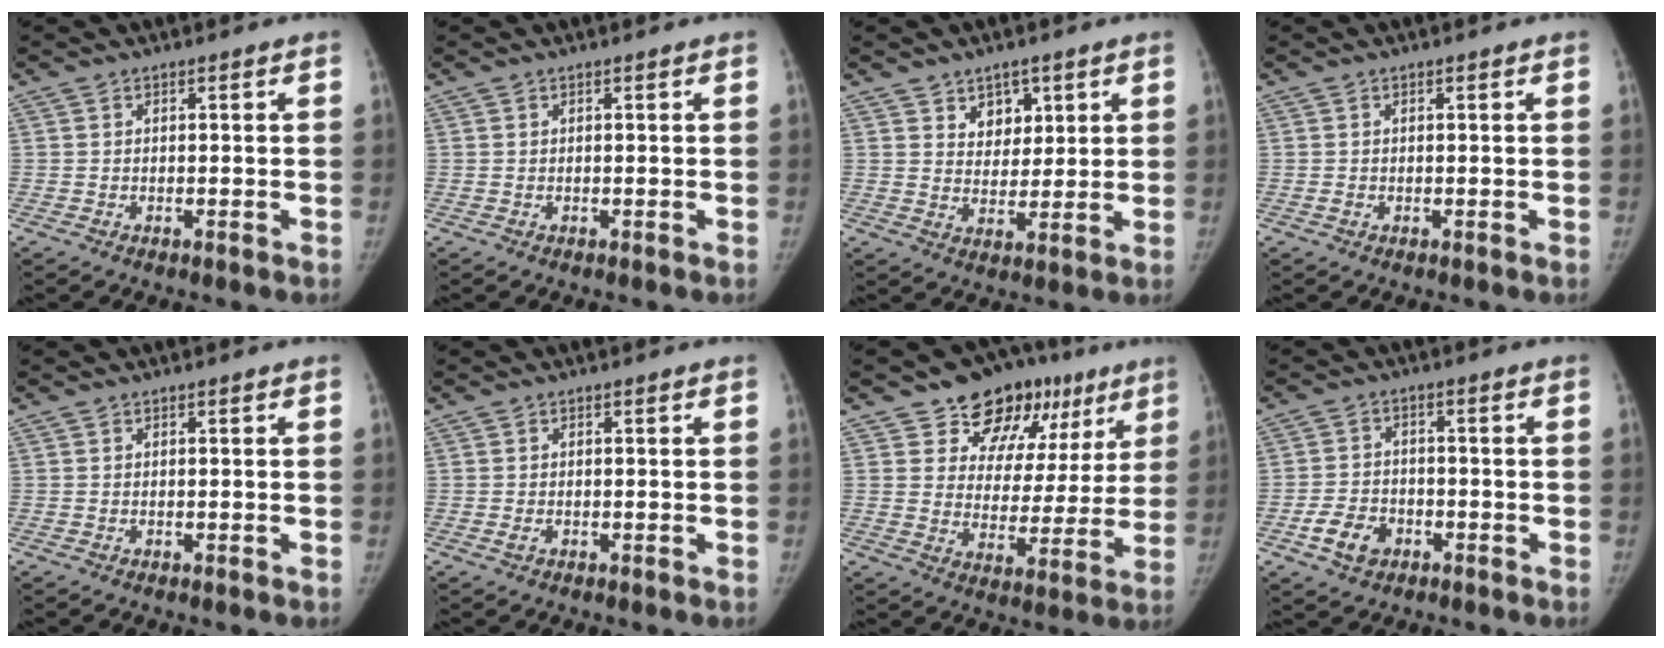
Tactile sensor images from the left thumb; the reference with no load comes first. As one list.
[{"total": 0.0}, {"total": 5.8, "force": [3.0, 4.3, 2.3], "torque": [-0.001, -0.019, 0.052]}, {"total": 0.6, "force": [-0.2, 0.5, 0.2], "torque": [-0.003, 0.000, -0.004]}, {"total": 0.0}, {"total": 1.0, "force": [-0.5, 0.6, 0.6], "torque": [-0.013, 0.000, -0.009]}, {"total": 17.4, "force": [10.4, 11.5, 7.9], "torque": [-0.039, -0.029, 0.145]}, {"total": 6.3, "force": [-3.1, 4.5, 3.0], "torque": [-0.046, 0.018, -0.052]}]